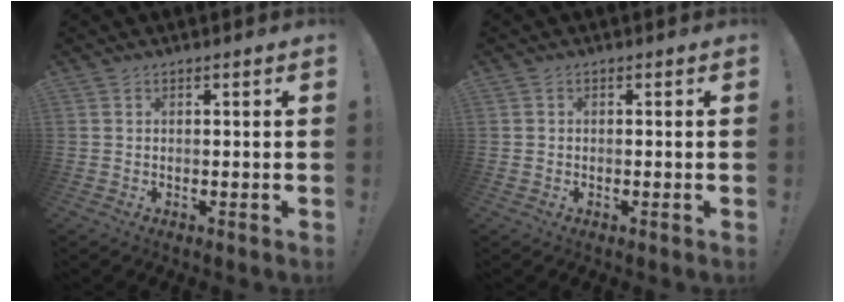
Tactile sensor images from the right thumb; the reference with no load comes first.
{"total": 0.6, "force": [-0.2, 0.6, 0.1], "torque": [-0.005, 0.004, -0.002]}